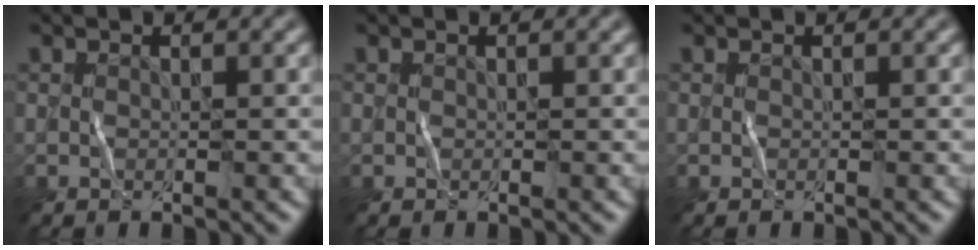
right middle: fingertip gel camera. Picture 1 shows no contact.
{"total": 0.0}
{"total": 0.0}